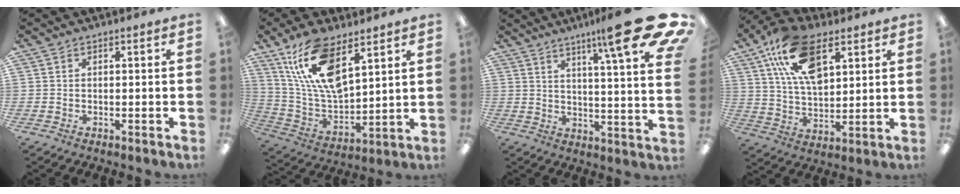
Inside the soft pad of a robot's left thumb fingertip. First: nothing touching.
{"total": 16.9, "force": [10.0, 6.9, 11.7], "torque": [-0.250, -0.044, 0.175]}
{"total": 19.5, "force": [11.7, 2.2, 15.4], "torque": [-0.222, -0.082, 0.171]}
{"total": 18.7, "force": [9.3, 10.2, 12.7], "torque": [-0.218, -0.015, 0.168]}